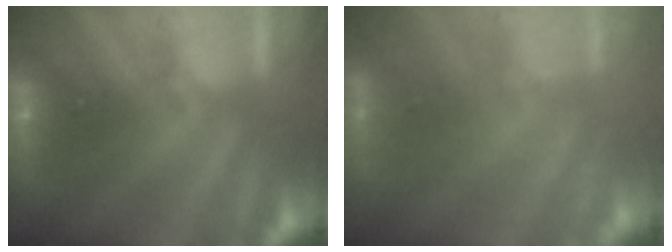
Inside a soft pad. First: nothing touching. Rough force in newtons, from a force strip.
{"total": 2.9}